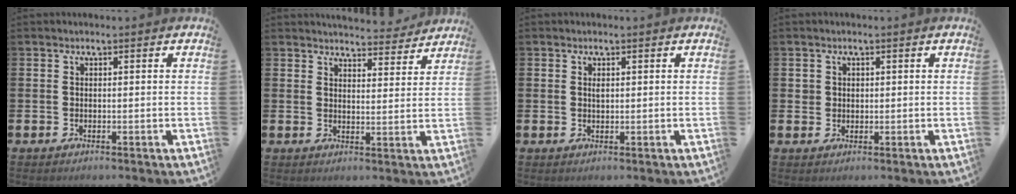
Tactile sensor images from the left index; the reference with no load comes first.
{"total": 4.8, "force": [4.8, 0.7, 0.3], "torque": [-0.009, -0.031, 0.084]}
{"total": 0.7, "force": [0.4, 0.2, 0.5], "torque": [-0.001, -0.002, 0.004]}
{"total": 1.4, "force": [0.8, 1.2, 0.1], "torque": [0.005, 0.005, 0.013]}